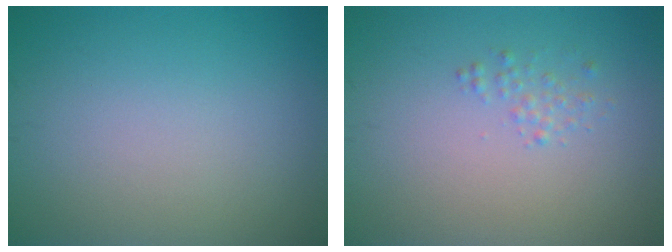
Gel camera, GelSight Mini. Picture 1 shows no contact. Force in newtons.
{"total": 0.9, "press": 0.9, "slide": 0.0}